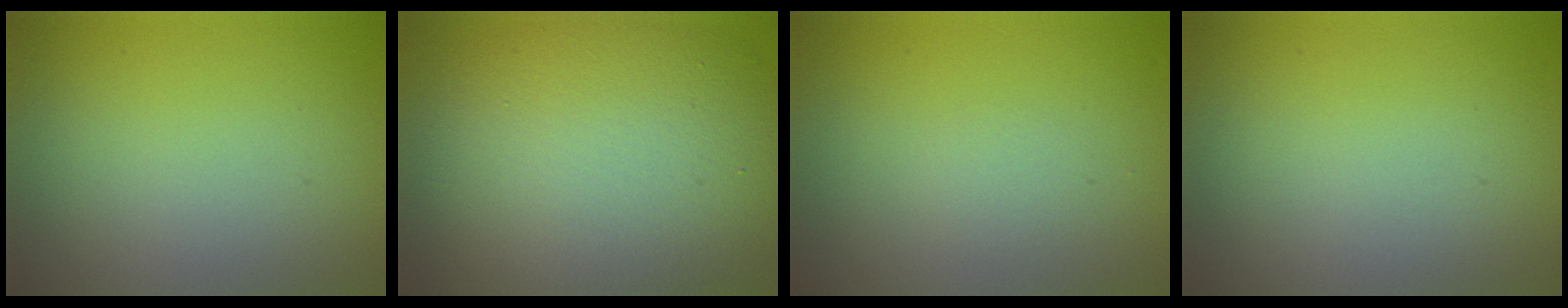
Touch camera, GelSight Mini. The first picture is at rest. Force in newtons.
{"total": 12.7, "press": 12.6, "slide": 0.8}
{"total": 0.0}
{"total": 0.0}